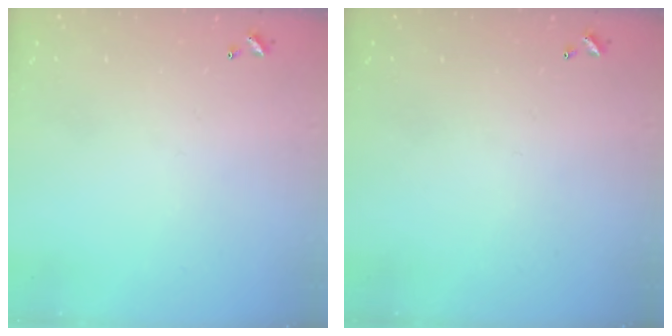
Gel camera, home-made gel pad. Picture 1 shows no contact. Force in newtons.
{"total": 0.0}